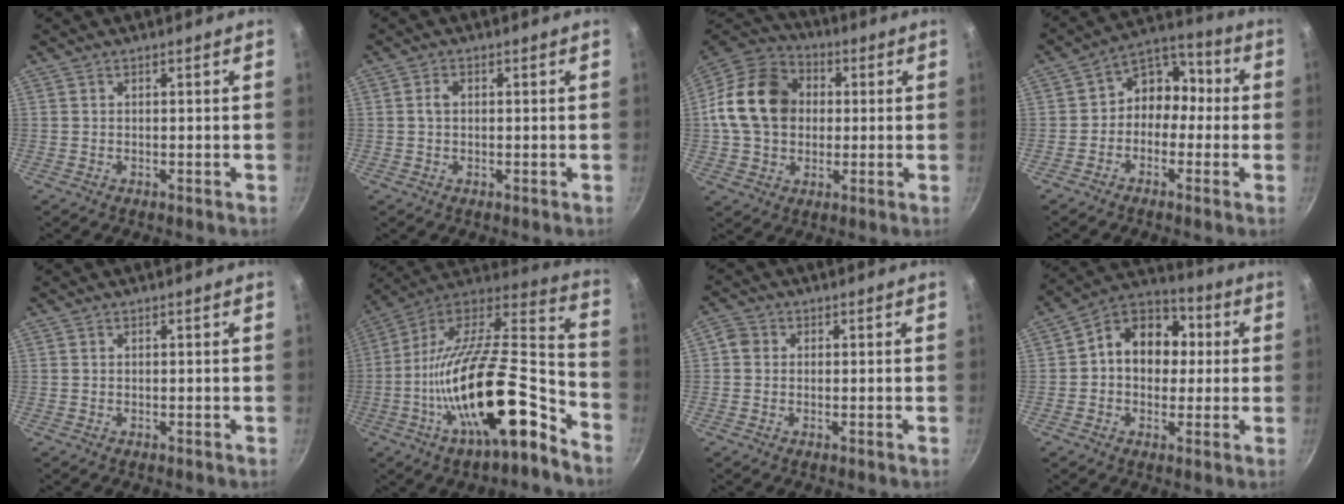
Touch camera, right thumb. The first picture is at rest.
{"total": 2.0, "force": [0.2, 1.4, 1.4], "torque": [-0.024, 0.006, 0.003]}
{"total": 17.6, "force": [1.6, 14.0, 10.6], "torque": [-0.168, 0.026, 0.016]}
{"total": 9.0, "force": [-1.2, 7.4, 4.9], "torque": [-0.022, 0.047, -0.042]}
{"total": 0.0}
{"total": 26.9, "force": [-12.8, 8.8, 21.9], "torque": [-0.326, 0.067, -0.232]}
{"total": 2.6, "force": [0.1, 2.4, 0.9], "torque": [-0.012, 0.005, -0.010]}
{"total": 13.3, "force": [1.2, 10.6, 7.9], "torque": [-0.077, 0.029, -0.004]}